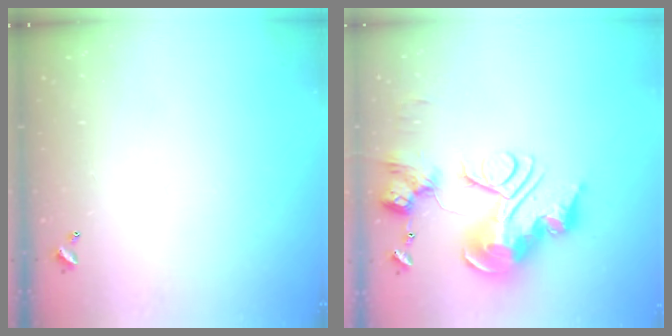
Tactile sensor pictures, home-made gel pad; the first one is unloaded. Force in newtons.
{"total": 0.9, "press": 0.9, "slide": 0.0}